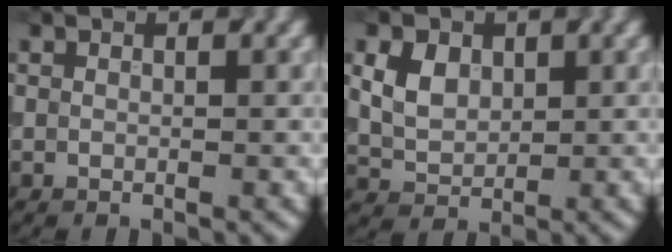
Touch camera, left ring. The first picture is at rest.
{"total": 4.1, "force": [1.4, 2.9, 2.5], "torque": [-0.062, 0.014, 0.031]}